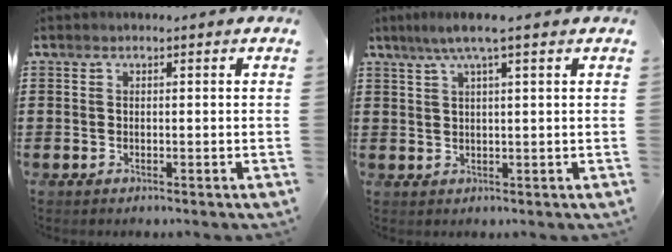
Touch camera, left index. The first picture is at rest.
{"total": 4.2, "force": [2.5, 0.0, 3.4], "torque": [-0.071, 0.006, 0.042]}